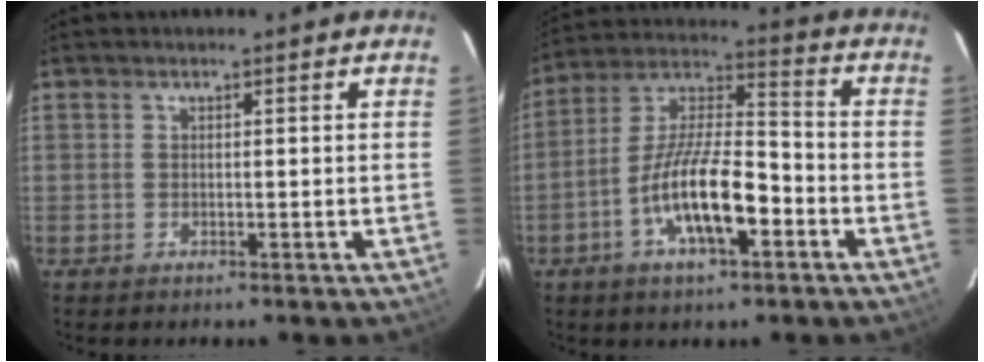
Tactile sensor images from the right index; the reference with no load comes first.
{"total": 14.5, "force": [-5.9, 4.6, 12.5], "torque": [-0.242, 0.003, -0.107]}